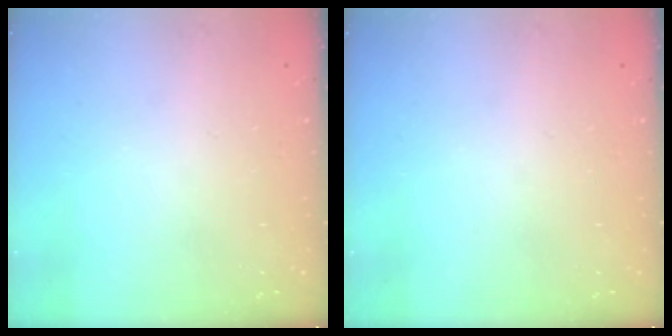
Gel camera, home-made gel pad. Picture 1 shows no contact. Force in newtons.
{"total": 0.0}